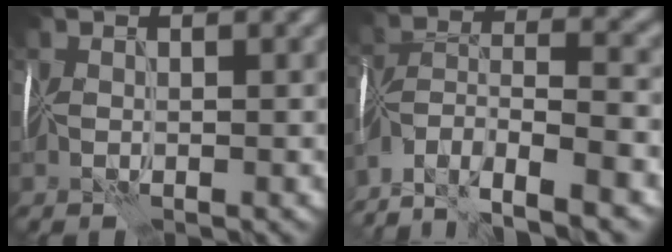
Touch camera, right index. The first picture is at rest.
{"total": 10.2, "force": [-7.3, 3.7, 6.0], "torque": [-0.114, 0.011, -0.134]}